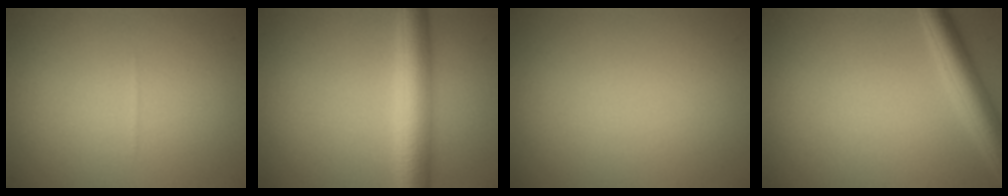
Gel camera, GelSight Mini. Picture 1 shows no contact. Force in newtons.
{"total": 5.0, "press": 5.0, "slide": 0.1}
{"total": 0.0}
{"total": 4.2, "press": 4.2, "slide": 0.1}